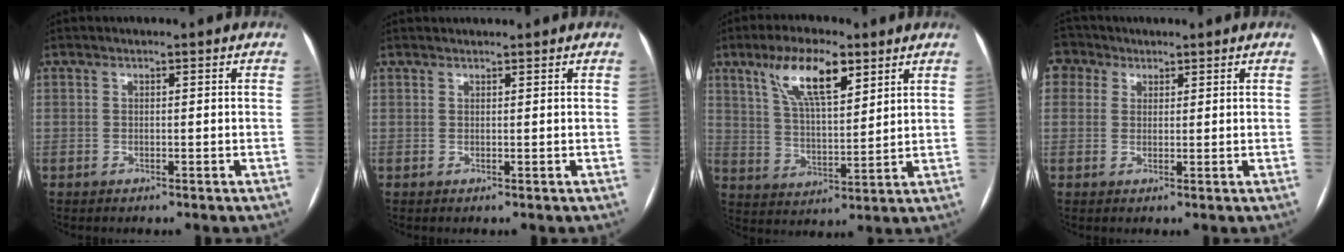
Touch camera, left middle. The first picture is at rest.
{"total": 1.2, "force": [1.2, 0.1, 0.1], "torque": [-0.003, 0.012, 0.022]}
{"total": 10.9, "force": [6.3, 3.3, 8.3], "torque": [-0.159, 0.012, 0.117]}
{"total": 4.0, "force": [2.0, 3.5, 0.5], "torque": [-0.015, 0.023, 0.037]}